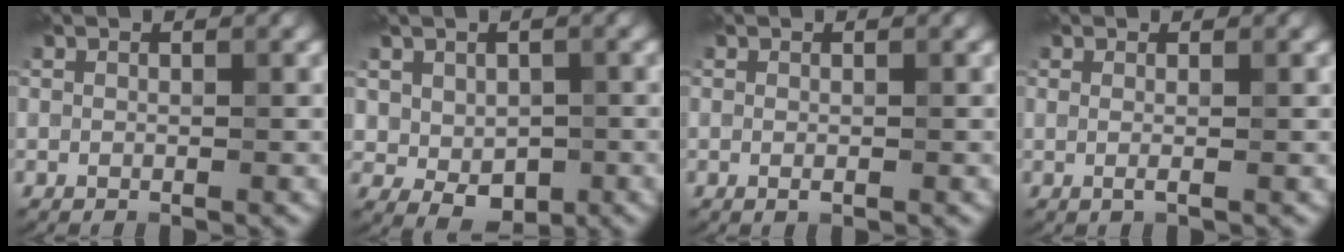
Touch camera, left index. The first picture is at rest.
{"total": 3.7, "force": [-0.1, 2.8, 2.4], "torque": [-0.043, -0.013, 0.005]}
{"total": 0.7, "force": [-0.2, 0.2, 0.6], "torque": [-0.012, -0.004, -0.001]}
{"total": 1.1, "force": [0.0, 0.3, 1.0], "torque": [-0.015, -0.002, -0.003]}